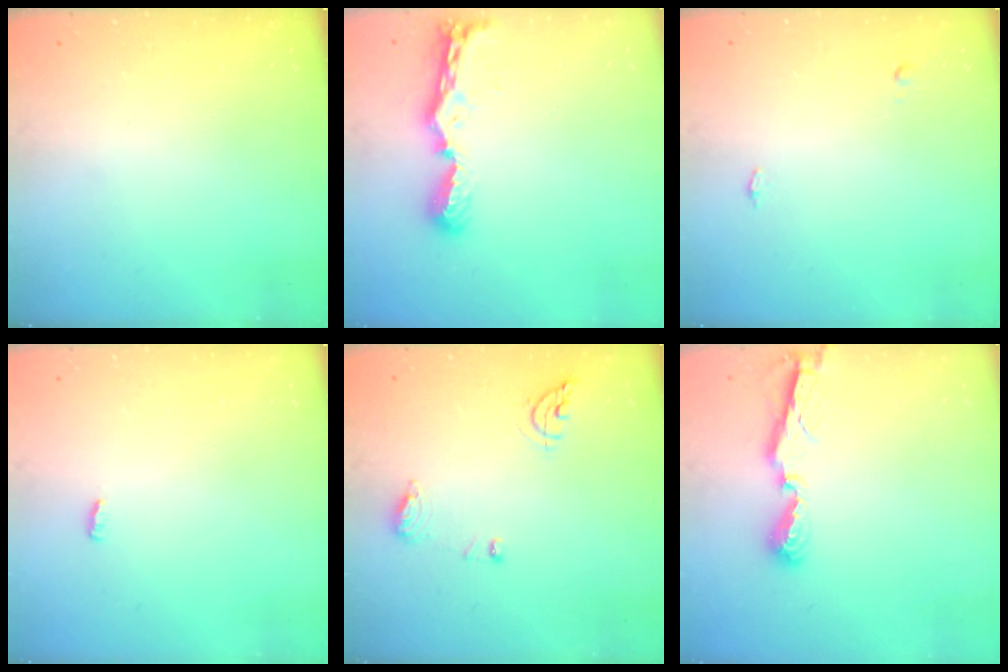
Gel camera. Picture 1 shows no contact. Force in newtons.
{"total": 8.8, "press": 8.8, "slide": 0.3}
{"total": 7.6, "press": 3.3, "slide": 6.8}
{"total": 2.9, "press": 2.6, "slide": 1.3}
{"total": 8.0, "press": 8.0, "slide": 0.9}
{"total": 7.8, "press": 7.8, "slide": 0.5}